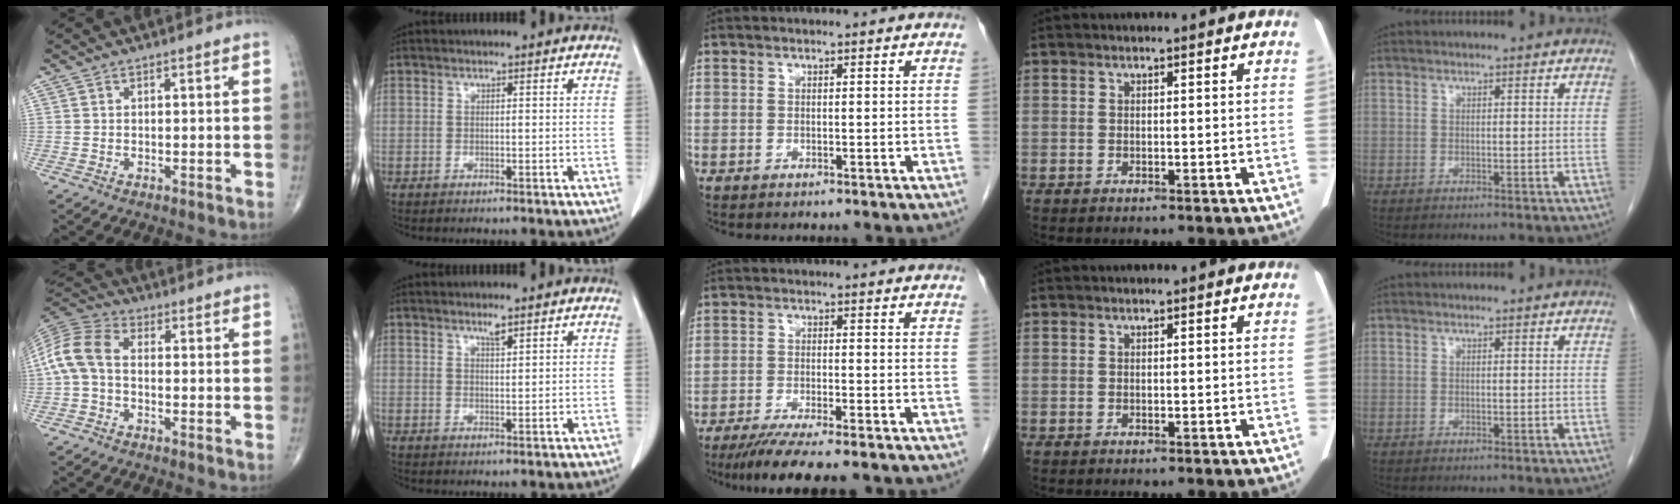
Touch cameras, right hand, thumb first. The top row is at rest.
{"thumb": {"total": 8.9, "force": [-0.8, 5.5, 7.0], "torque": [-0.146, 0.026, -0.031]}, "index": {"total": 1.4, "force": [1.1, 0.1, 0.9], "torque": [-0.018, -0.001, 0.020]}, "middle": {"total": 9.9, "force": [-8.1, 0.4, 5.6], "torque": [-0.081, -0.023, -0.125]}}